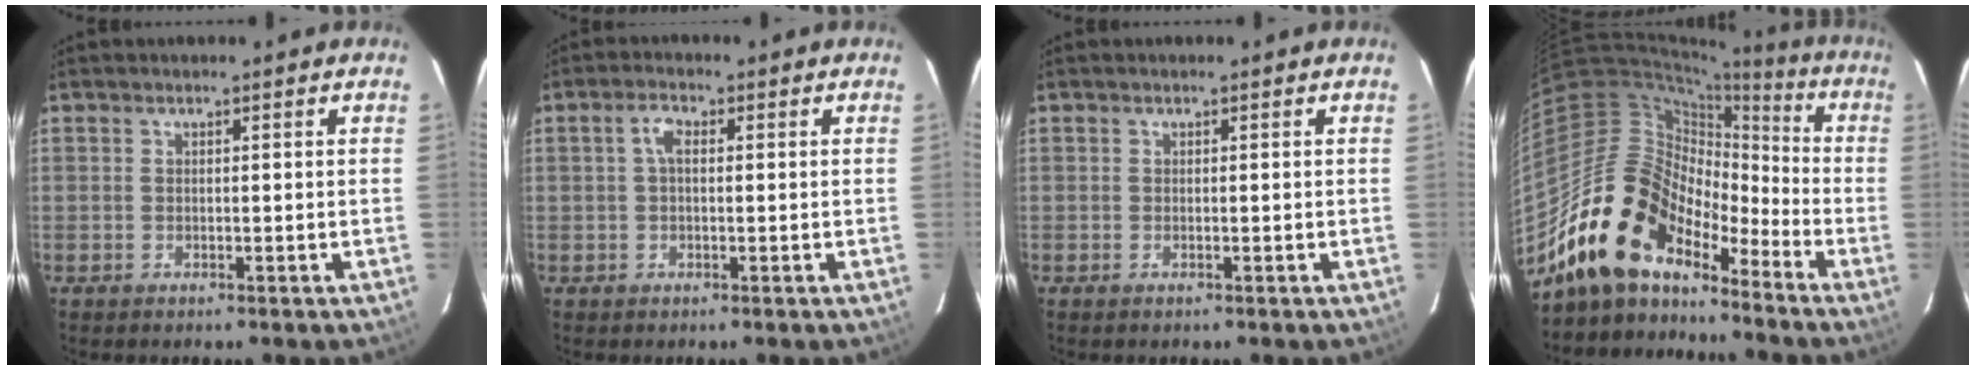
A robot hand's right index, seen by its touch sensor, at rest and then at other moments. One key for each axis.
{"total": 2.5, "fx": 0.4, "fy": 1.2, "fz": 2.2, "tx": -0.045, "ty": 0.009, "tz": 0.007}
{"total": 0.0}
{"total": 16.6, "fx": -13.1, "fy": 7.6, "fz": 6.8, "tx": -0.129, "ty": 0.014, "tz": -0.250}